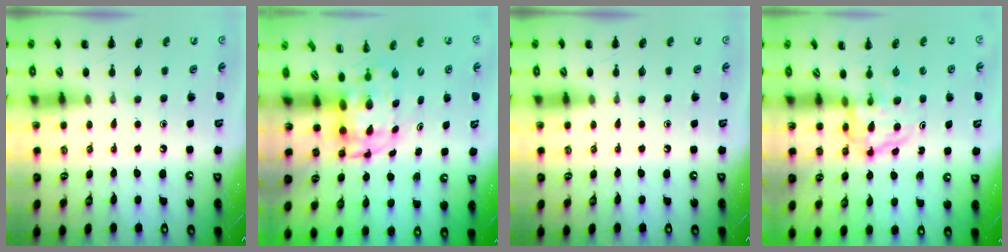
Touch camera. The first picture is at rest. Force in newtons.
{"total": 3.8, "press": 3.7, "slide": 0.9}
{"total": 0.0}
{"total": 4.0, "press": 3.9, "slide": 0.5}